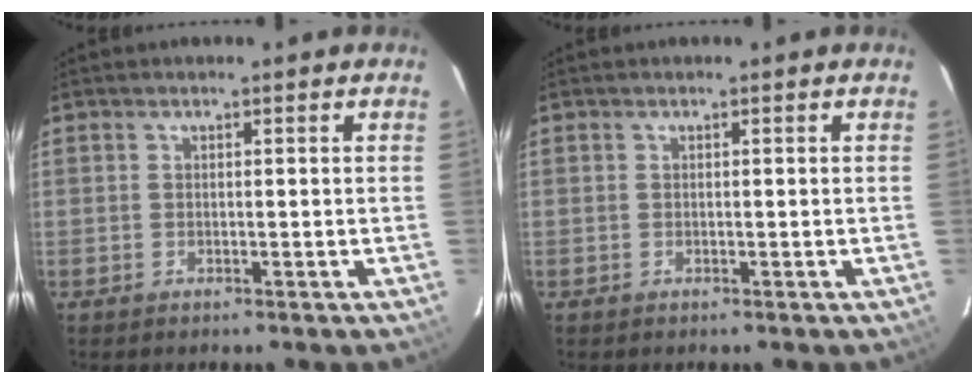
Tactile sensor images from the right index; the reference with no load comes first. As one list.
[{"total": 0.0}]